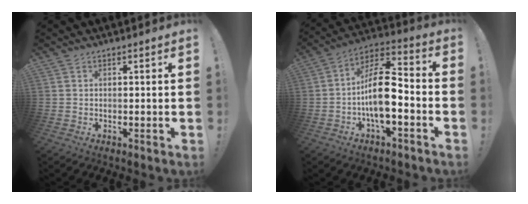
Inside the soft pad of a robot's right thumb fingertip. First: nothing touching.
{"total": 15.3, "force": [-3.6, 6.8, 13.2], "torque": [-0.236, 0.024, -0.059]}